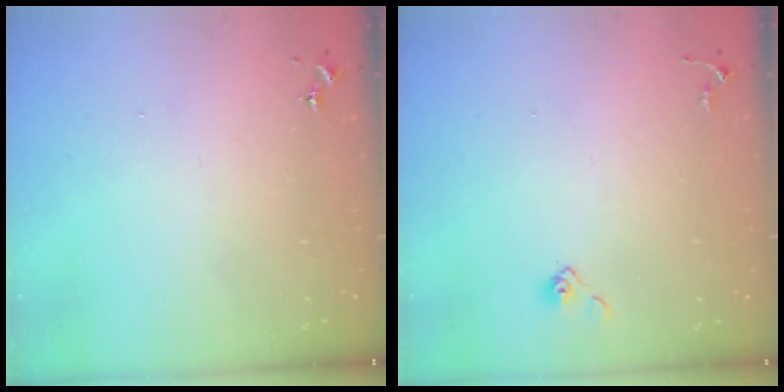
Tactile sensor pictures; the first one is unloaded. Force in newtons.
{"total": 3.3, "press": 3.3, "slide": 0.4}